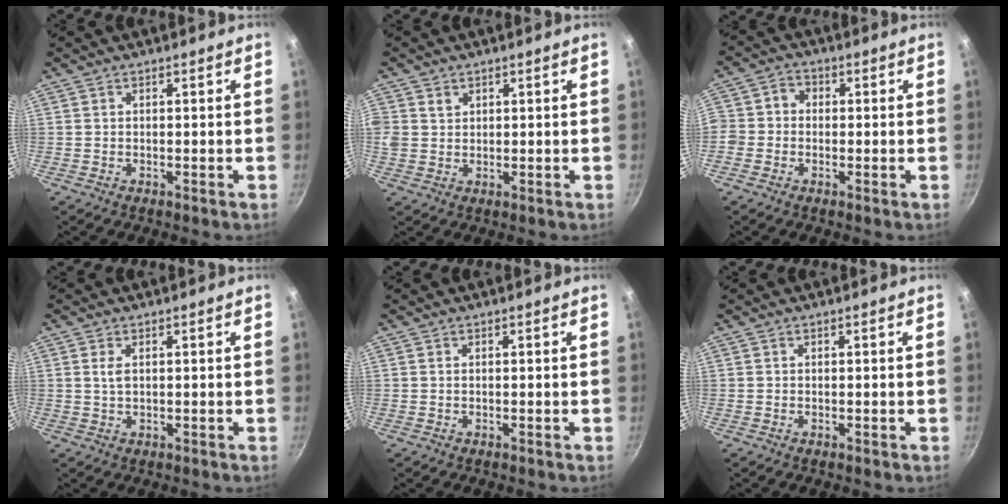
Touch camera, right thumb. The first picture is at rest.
{"total": 4.7, "force": [1.6, 4.0, 1.9], "torque": [-0.027, 0.002, 0.034]}
{"total": 4.5, "force": [-1.0, 4.0, 1.7], "torque": [-0.010, 0.014, -0.035]}
{"total": 2.0, "force": [0.6, 1.0, 1.6], "torque": [-0.031, -0.003, 0.011]}
{"total": 0.0}
{"total": 0.0}